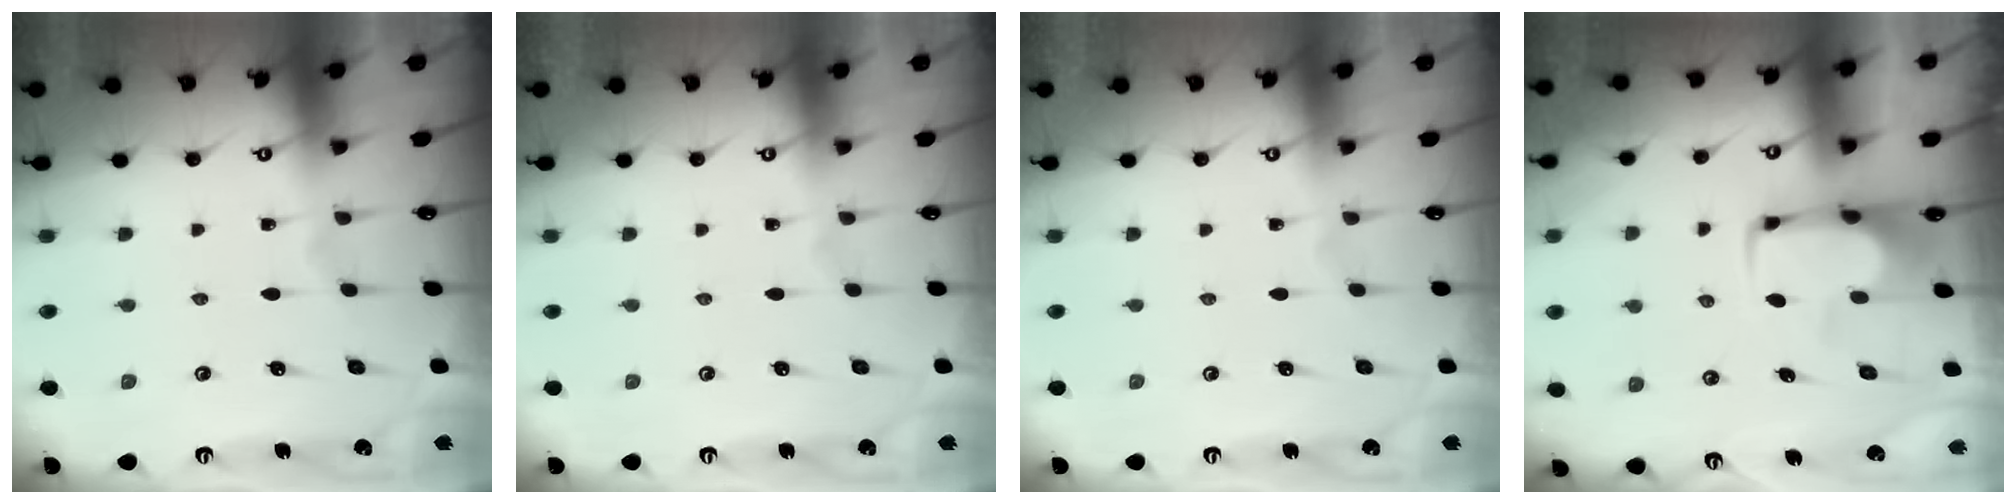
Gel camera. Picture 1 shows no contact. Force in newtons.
{"total": 0.0}
{"total": 0.0}
{"total": 2.0, "press": 2.0, "slide": 0.4}